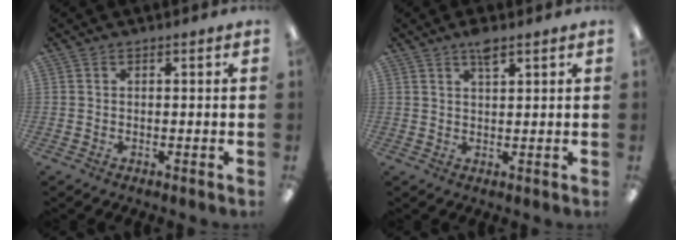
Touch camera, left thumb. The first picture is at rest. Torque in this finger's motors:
{"motor_torque": [1.96, 0.74, 0.43, -0.24, 0.00]}